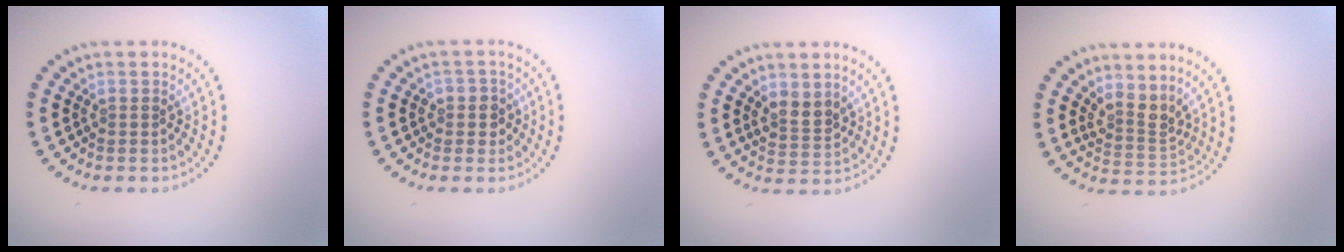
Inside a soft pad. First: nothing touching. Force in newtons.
{"total": 1.9, "press": 1.7, "slide": 0.9}
{"total": 2.4, "press": 2.2, "slide": 1.0}
{"total": 2.6, "press": 1.8, "slide": 1.9}